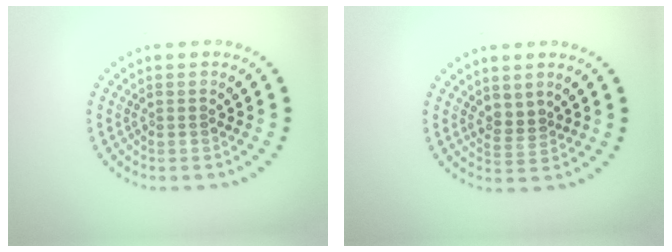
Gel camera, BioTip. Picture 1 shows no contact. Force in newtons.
{"total": 1.5, "press": 1.2, "slide": 0.9}